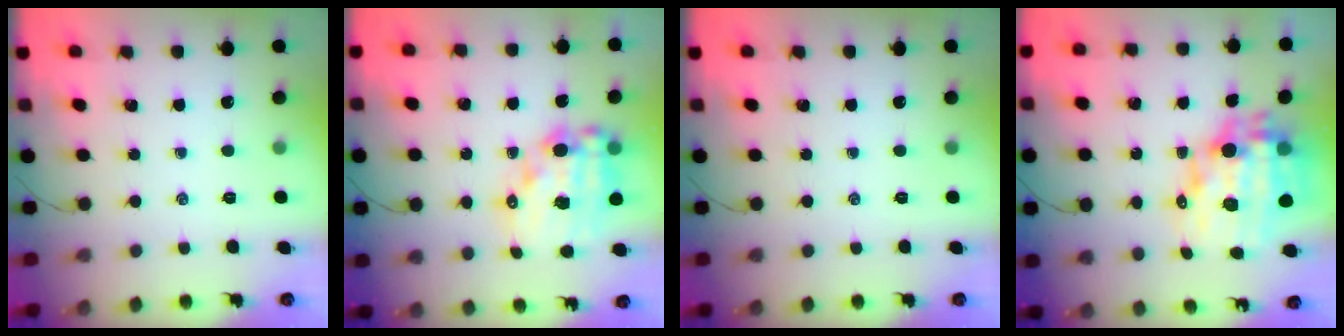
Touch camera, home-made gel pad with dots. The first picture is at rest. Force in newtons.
{"total": 16.7, "press": 16.3, "slide": 3.5}
{"total": 0.0}
{"total": 17.7, "press": 17.2, "slide": 4.3}